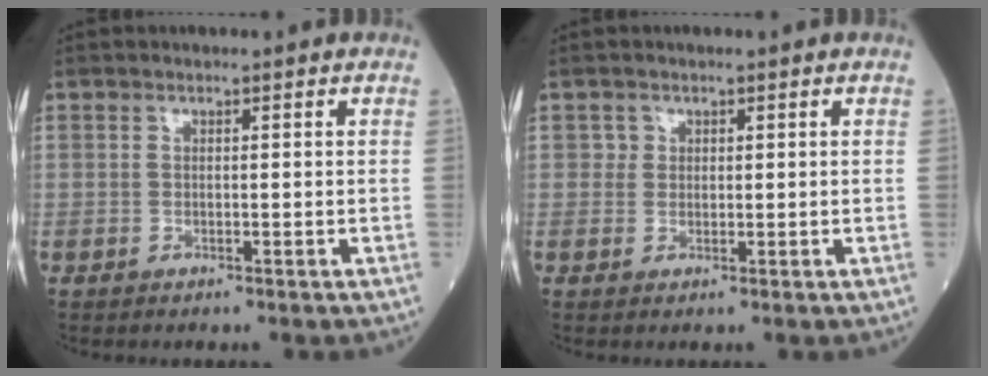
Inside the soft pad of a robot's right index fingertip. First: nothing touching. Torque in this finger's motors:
{"motor_torque": [0.01, 0.05, -0.04, -0.01]}